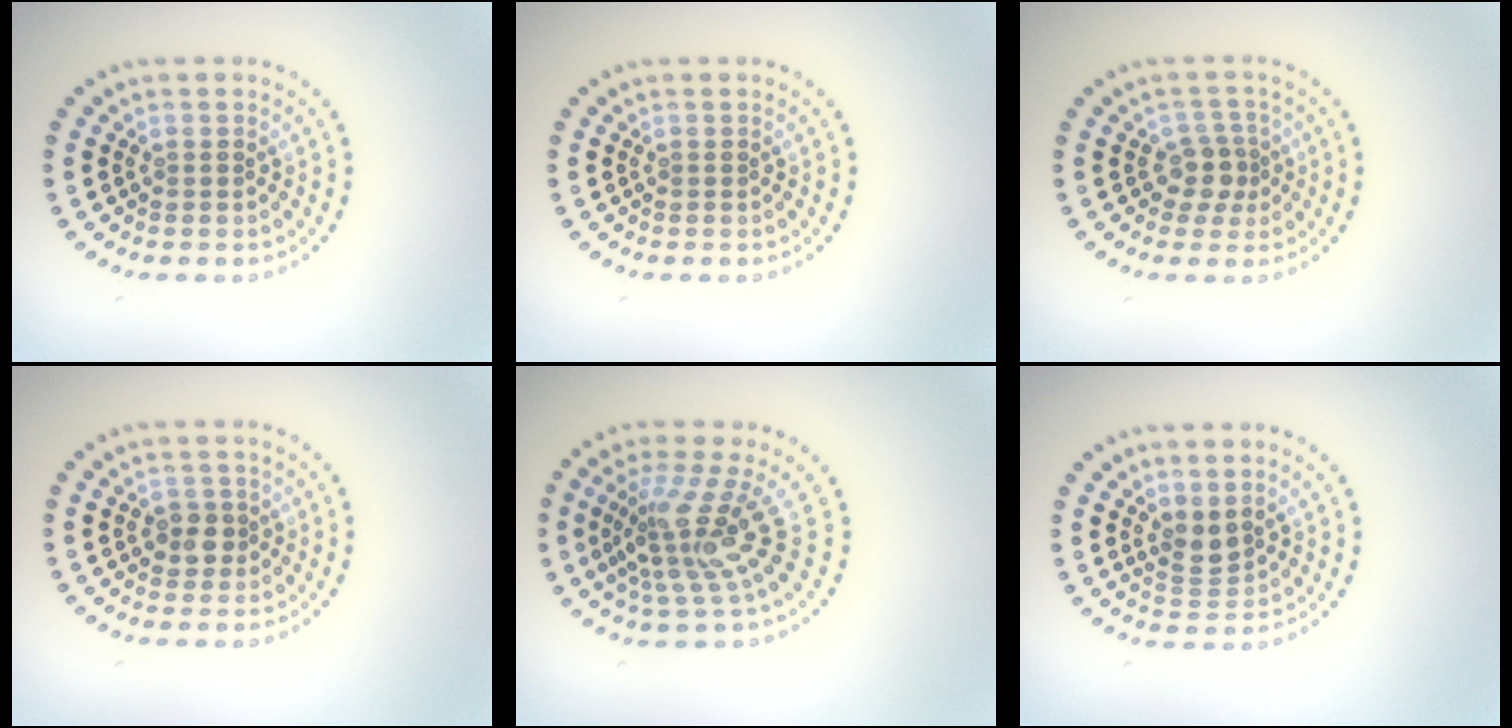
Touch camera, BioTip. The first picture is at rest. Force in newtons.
{"total": 0.0}
{"total": 2.5, "press": 2.0, "slide": 1.5}
{"total": 2.0, "press": 1.9, "slide": 0.7}
{"total": 4.8, "press": 3.1, "slide": 3.7}
{"total": 2.1, "press": 1.7, "slide": 1.2}